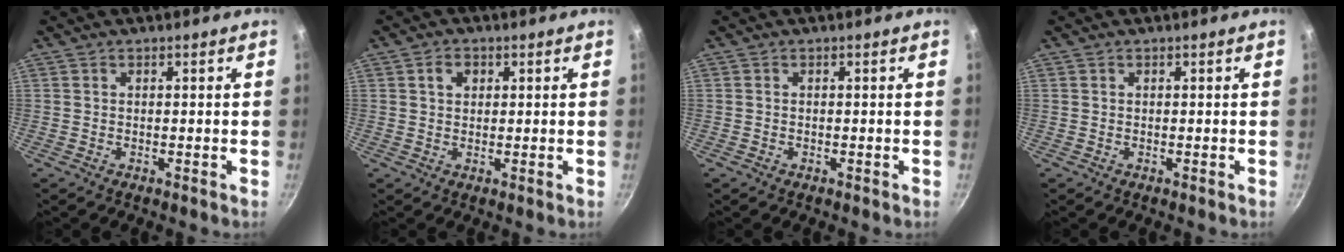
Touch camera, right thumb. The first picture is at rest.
{"total": 3.0, "force": [1.0, 2.3, 1.6], "torque": [-0.016, 0.002, 0.015]}
{"total": 0.0}
{"total": 0.0}